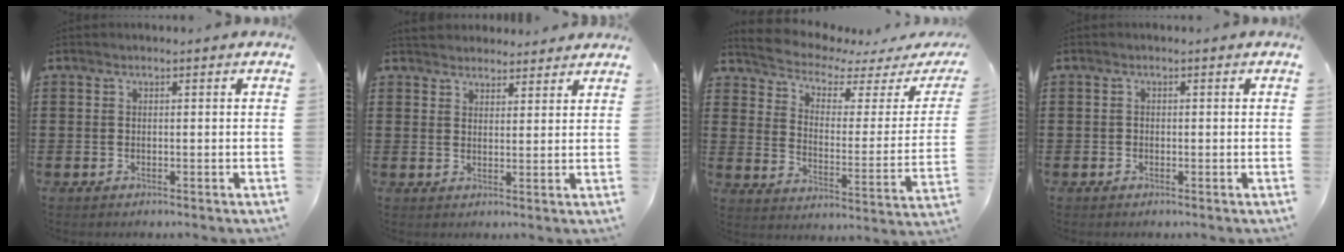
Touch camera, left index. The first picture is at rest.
{"total": 2.8, "force": [2.7, 0.8, -0.3], "torque": [-0.003, -0.001, 0.052]}
{"total": 3.2, "force": [2.6, 1.0, 1.6], "torque": [-0.051, -0.025, 0.034]}
{"total": 0.6, "force": [-0.3, 0.4, 0.2], "torque": [-0.006, 0.001, -0.006]}